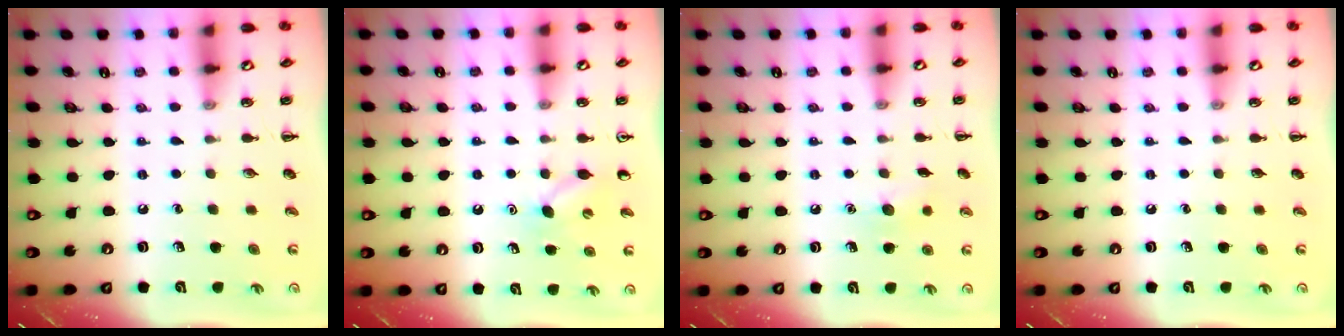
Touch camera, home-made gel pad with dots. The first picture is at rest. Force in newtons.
{"total": 5.2, "press": 5.0, "slide": 1.4}
{"total": 6.7, "press": 6.4, "slide": 1.8}
{"total": 0.0}